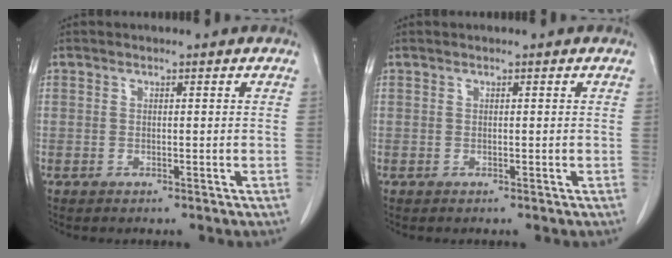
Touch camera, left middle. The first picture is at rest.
{"total": 0.0}